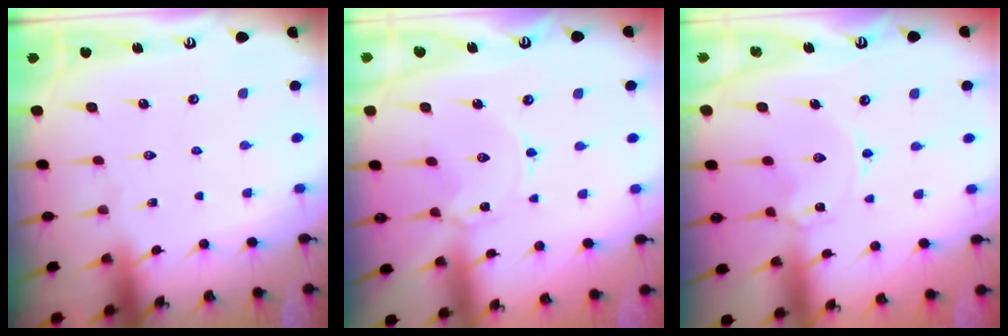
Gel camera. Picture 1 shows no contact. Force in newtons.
{"total": 2.3, "press": 2.3, "slide": 0.4}
{"total": 2.4, "press": 2.4, "slide": 0.1}